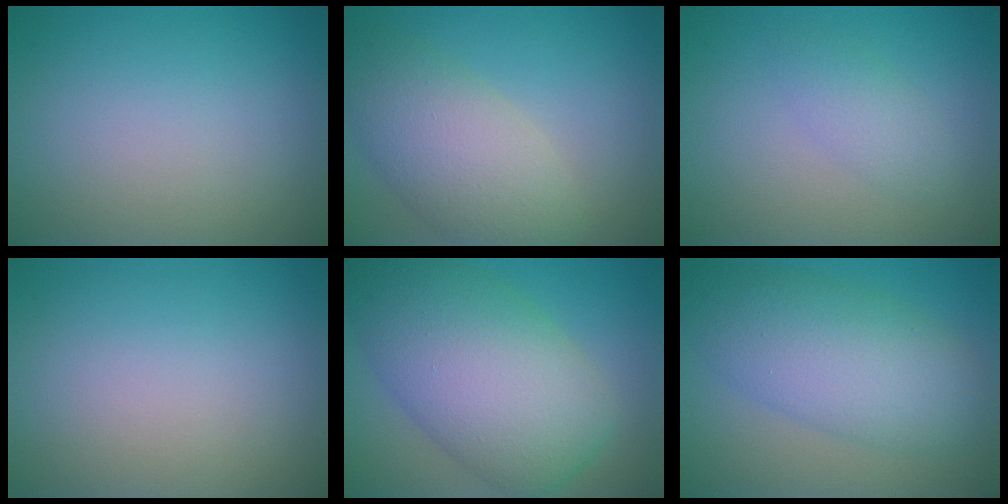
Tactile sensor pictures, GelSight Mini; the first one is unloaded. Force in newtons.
{"total": 6.4, "press": 6.4, "slide": 0.6}
{"total": 1.9, "press": 1.9, "slide": 0.2}
{"total": 0.0}
{"total": 11.5, "press": 11.5, "slide": 0.7}
{"total": 7.6, "press": 7.6, "slide": 0.4}